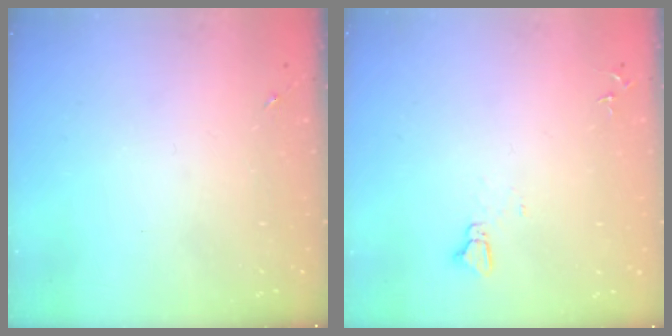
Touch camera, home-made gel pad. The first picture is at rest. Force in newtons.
{"total": 3.2, "press": 3.1, "slide": 0.3}